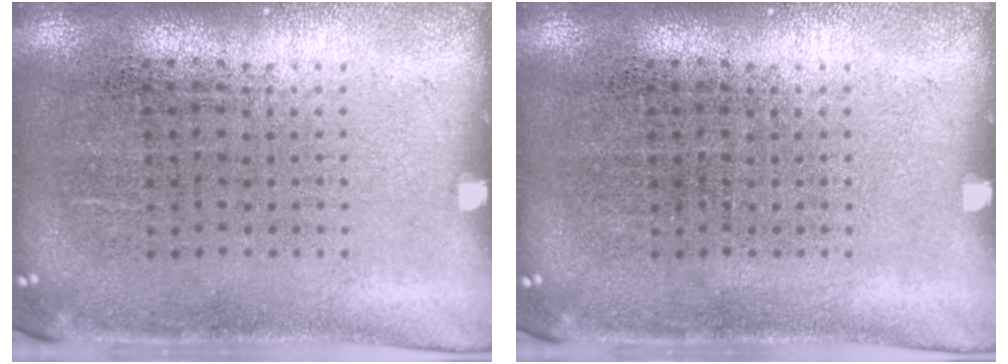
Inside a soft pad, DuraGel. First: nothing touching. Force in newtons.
{"total": 0.0}